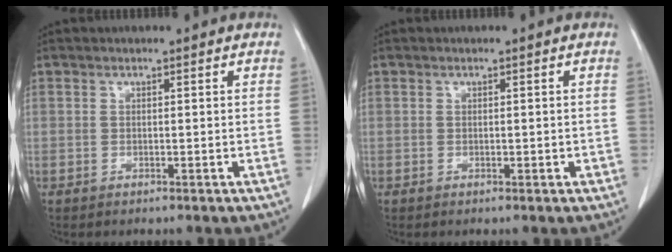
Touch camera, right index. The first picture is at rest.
{"total": 0.9, "force": [-0.1, 0.6, 0.7], "torque": [-0.010, 0.006, 0.002]}